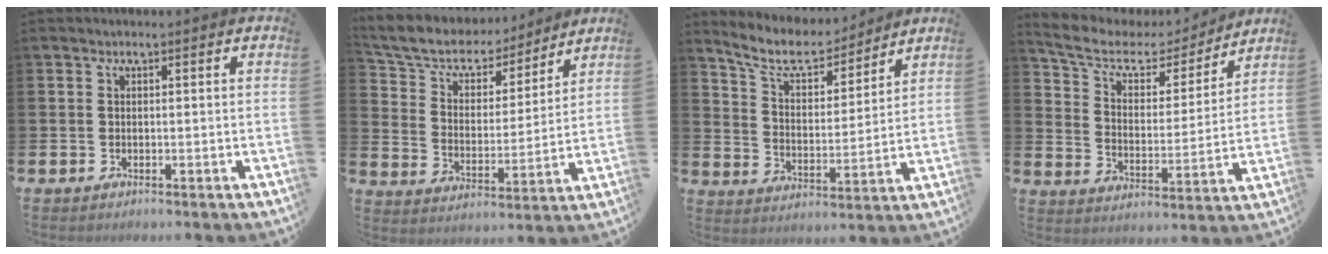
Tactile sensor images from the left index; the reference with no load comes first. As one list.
[{"total": 7.8, "force": [7.0, 3.0, 1.4], "torque": [-0.075, -0.046, 0.124]}, {"total": 8.5, "force": [7.7, 2.4, 2.7], "torque": [-0.087, -0.046, 0.136]}, {"total": 7.1, "force": [5.7, 3.4, 2.6], "torque": [-0.088, -0.030, 0.094]}]